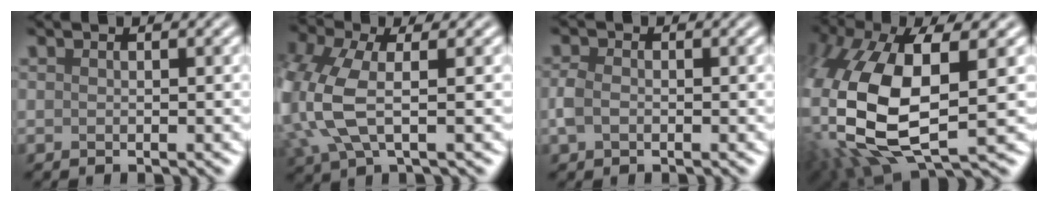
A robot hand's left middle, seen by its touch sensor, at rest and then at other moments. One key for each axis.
{"total": 6.6, "fx": 0.0, "fy": 3.5, "fz": 5.6, "tx": -0.152, "ty": 0.001, "tz": -0.004}
{"total": 1.9, "fx": -0.4, "fy": 1.3, "fz": 1.2, "tx": -0.029, "ty": 0.002, "tz": -0.012}
{"total": 13.3, "fx": -1.3, "fy": 6.5, "fz": 11.5, "tx": -0.265, "ty": -0.020, "tz": -0.020}